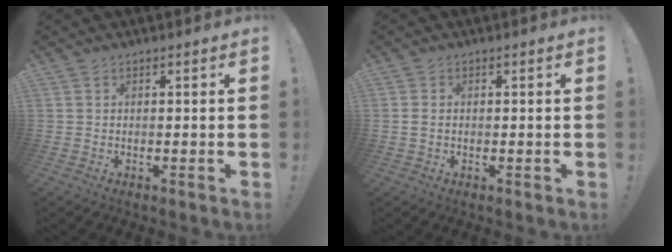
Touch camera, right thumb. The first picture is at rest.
{"total": 1.3, "force": [0.0, 0.9, 1.0], "torque": [-0.020, 0.004, 0.002]}